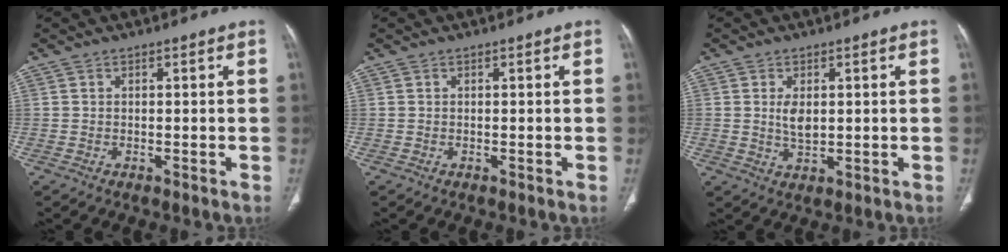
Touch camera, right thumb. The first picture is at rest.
{"total": 0.0}
{"total": 3.9, "force": [0.7, 2.2, 3.2], "torque": [-0.055, -0.010, 0.019]}